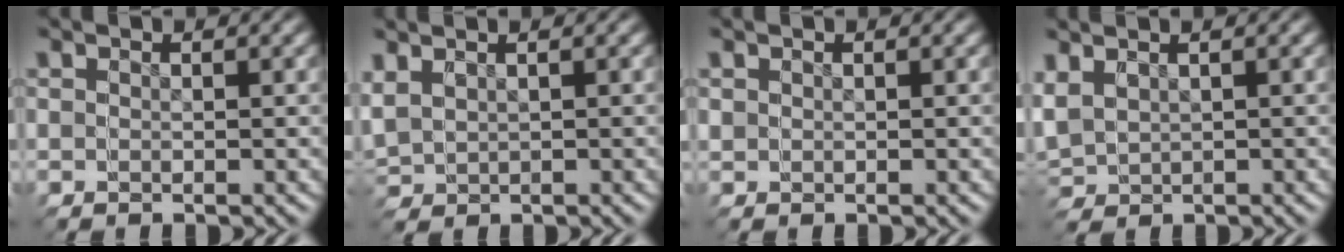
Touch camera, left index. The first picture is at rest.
{"total": 2.5, "force": [0.2, 2.4, 0.7], "torque": [-0.038, -0.008, 0.015]}
{"total": 0.7, "force": [0.0, 0.7, -0.1], "torque": [0.004, -0.003, 0.001]}
{"total": 3.8, "force": [0.2, 3.6, 1.3], "torque": [-0.055, -0.013, 0.015]}